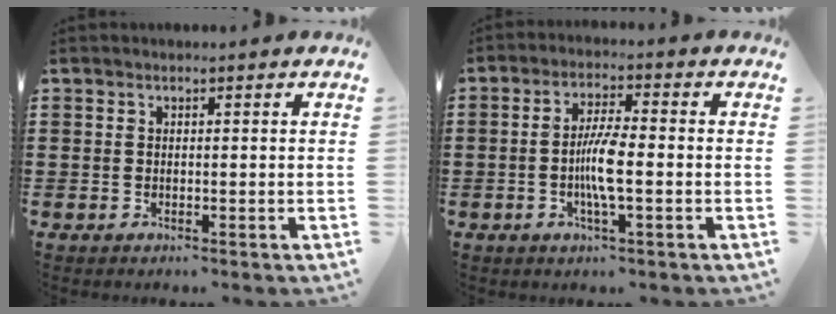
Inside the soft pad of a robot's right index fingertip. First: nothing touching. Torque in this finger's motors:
{"motor_torque": [0.71, 0.31, 0.27, 0.13]}